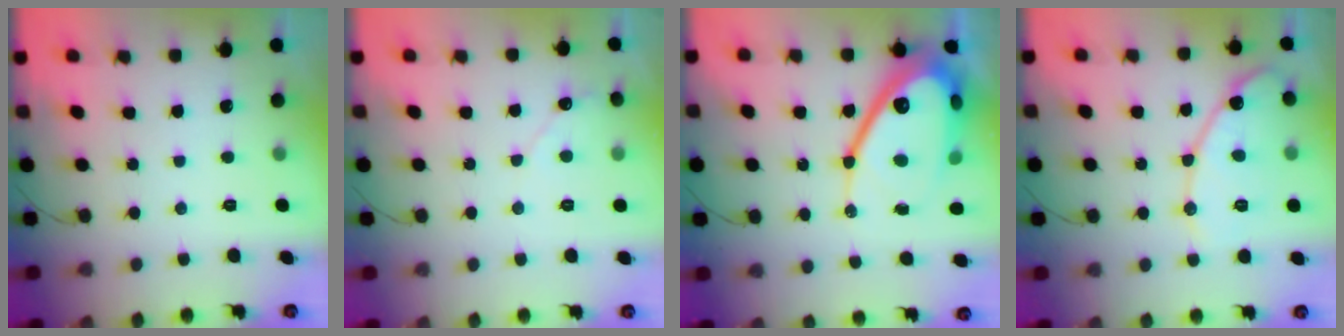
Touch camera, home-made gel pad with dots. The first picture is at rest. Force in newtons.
{"total": 3.7, "press": 3.7, "slide": 0.4}
{"total": 22.5, "press": 22.4, "slide": 1.8}
{"total": 13.4, "press": 13.4, "slide": 0.9}